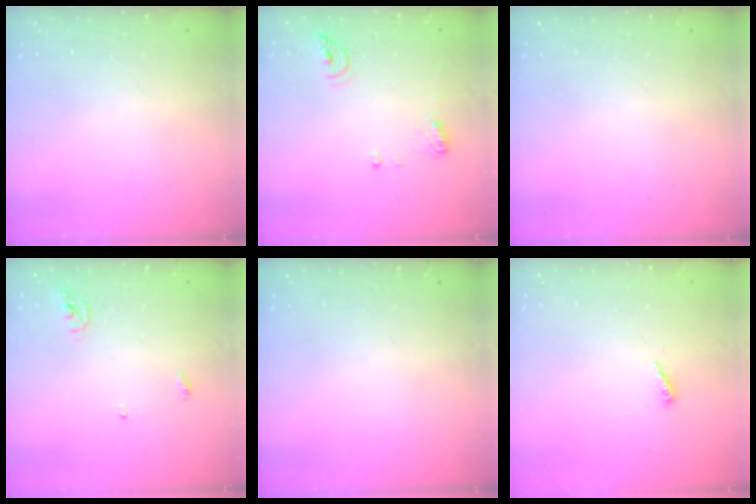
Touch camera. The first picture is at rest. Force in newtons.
{"total": 7.9, "press": 7.8, "slide": 1.1}
{"total": 0.0}
{"total": 3.5, "press": 3.5, "slide": 0.3}
{"total": 0.0}
{"total": 2.0, "press": 2.0, "slide": 0.2}